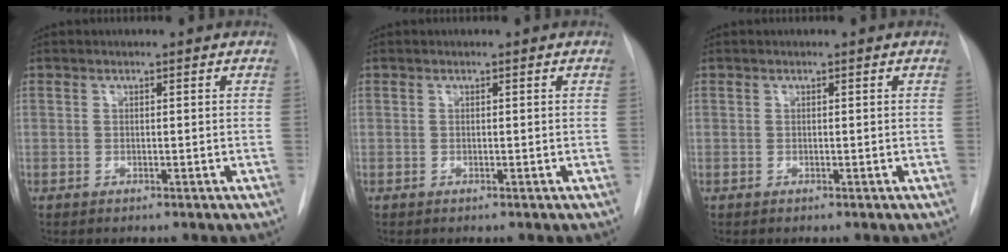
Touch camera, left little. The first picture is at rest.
{"total": 0.0}
{"total": 0.0}